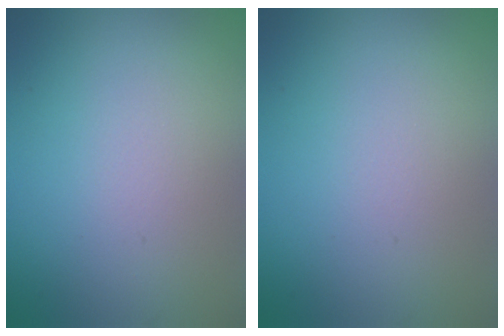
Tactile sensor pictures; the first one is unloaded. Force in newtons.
{"total": 0.0}